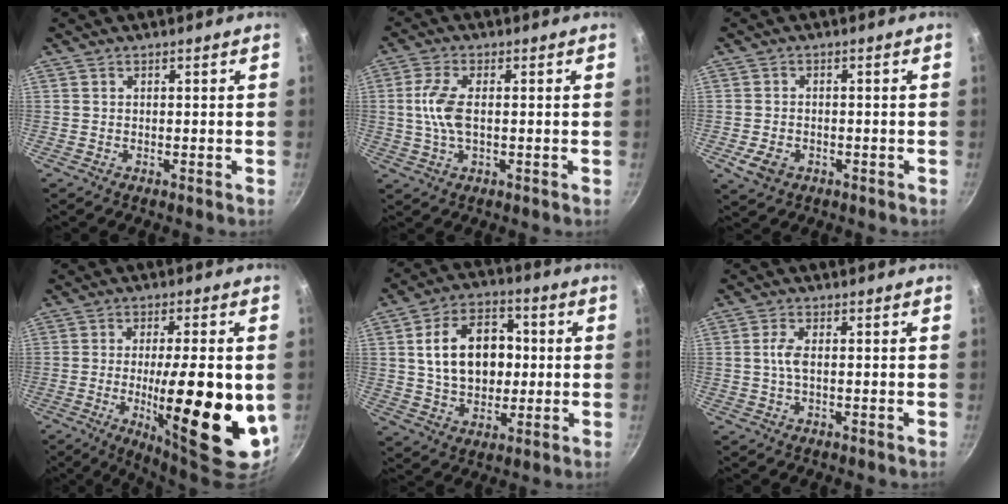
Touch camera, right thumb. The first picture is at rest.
{"total": 6.9, "force": [0.2, 3.1, 6.1], "torque": [-0.133, 0.005, 0.000]}
{"total": 4.4, "force": [-1.8, 3.1, 2.6], "torque": [-0.046, 0.009, -0.026]}
{"total": 20.6, "force": [-3.1, 5.6, 19.6], "torque": [-0.277, -0.005, -0.039]}
{"total": 15.5, "force": [1.6, 10.9, 10.9], "torque": [-0.146, 0.017, 0.026]}
{"total": 3.0, "force": [0.0, 1.2, 2.8], "torque": [-0.066, 0.006, -0.002]}